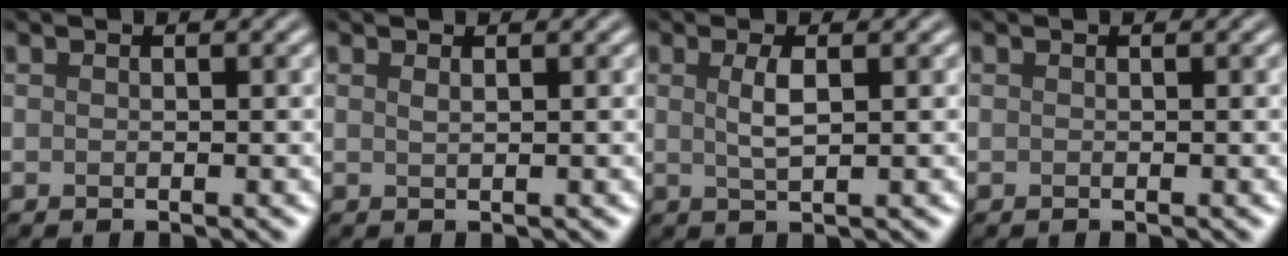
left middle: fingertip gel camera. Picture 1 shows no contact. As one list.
[{"total": 0.7, "force": [0.4, 0.2, 0.5], "torque": [-0.005, 0.000, 0.006]}, {"total": 2.2, "force": [0.6, 0.6, 2.0], "torque": [-0.040, 0.000, 0.012]}, {"total": 0.0}]